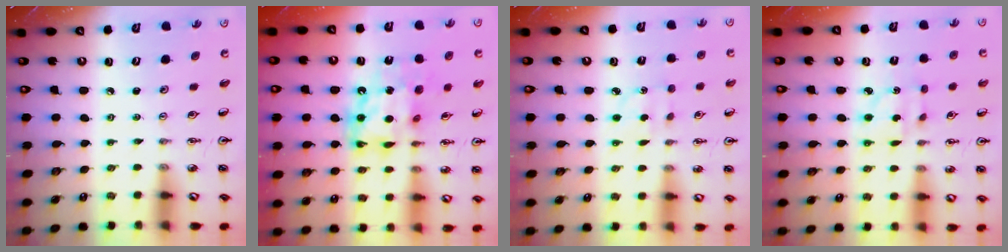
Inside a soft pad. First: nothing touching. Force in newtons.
{"total": 12.2, "press": 12.1, "slide": 1.3}
{"total": 2.8, "press": 2.7, "slide": 0.7}
{"total": 4.5, "press": 4.5, "slide": 0.7}